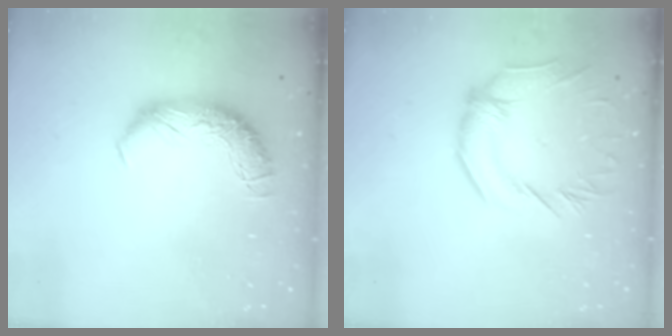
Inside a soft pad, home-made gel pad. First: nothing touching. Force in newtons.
{"total": 1.1, "press": 0.5, "slide": 1.0}